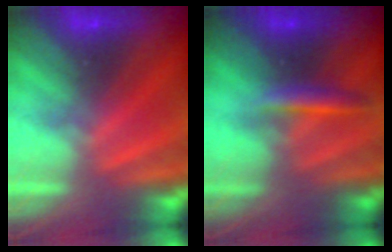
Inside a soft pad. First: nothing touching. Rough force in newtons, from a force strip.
{"total": 2.8}